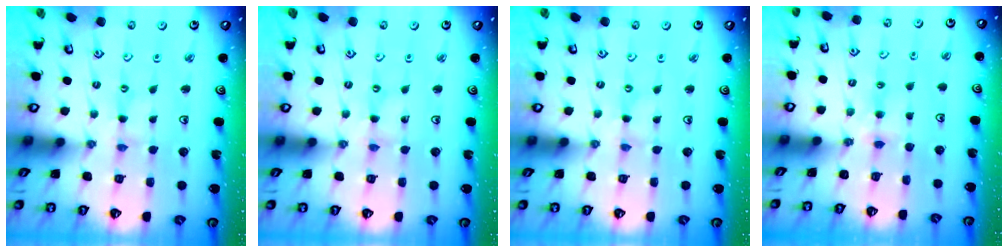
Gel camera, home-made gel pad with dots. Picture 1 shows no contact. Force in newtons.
{"total": 0.0}
{"total": 0.0}
{"total": 3.8, "press": 3.8, "slide": 0.6}